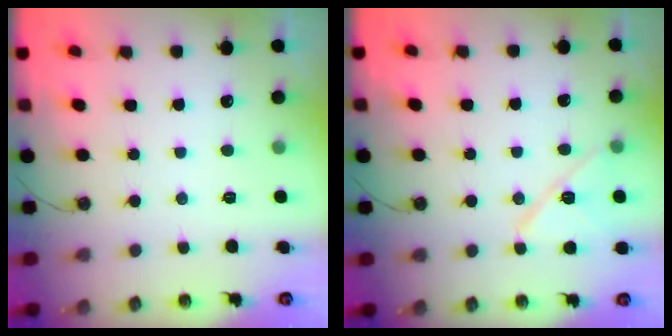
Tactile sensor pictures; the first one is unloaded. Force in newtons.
{"total": 11.8, "press": 11.7, "slide": 1.7}